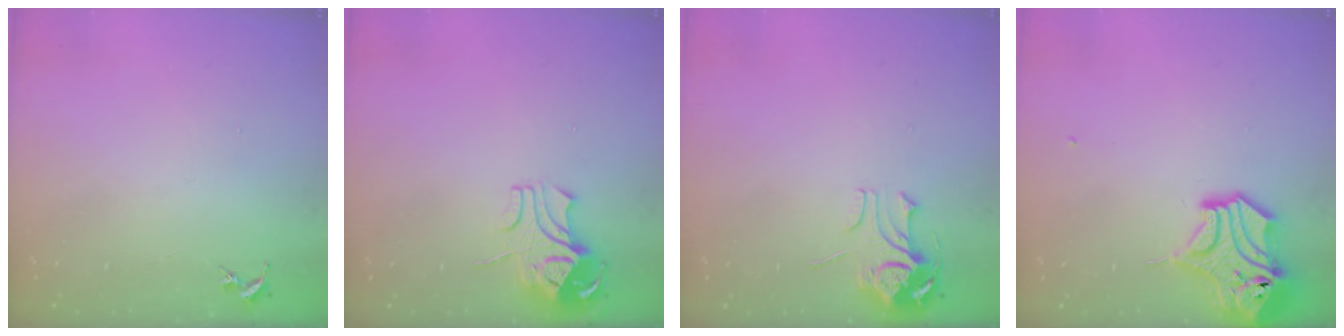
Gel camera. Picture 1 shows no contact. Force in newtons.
{"total": 9.4, "press": 9.4, "slide": 1.1}
{"total": 8.3, "press": 8.3, "slide": 0.8}
{"total": 14.8, "press": 14.7, "slide": 2.2}